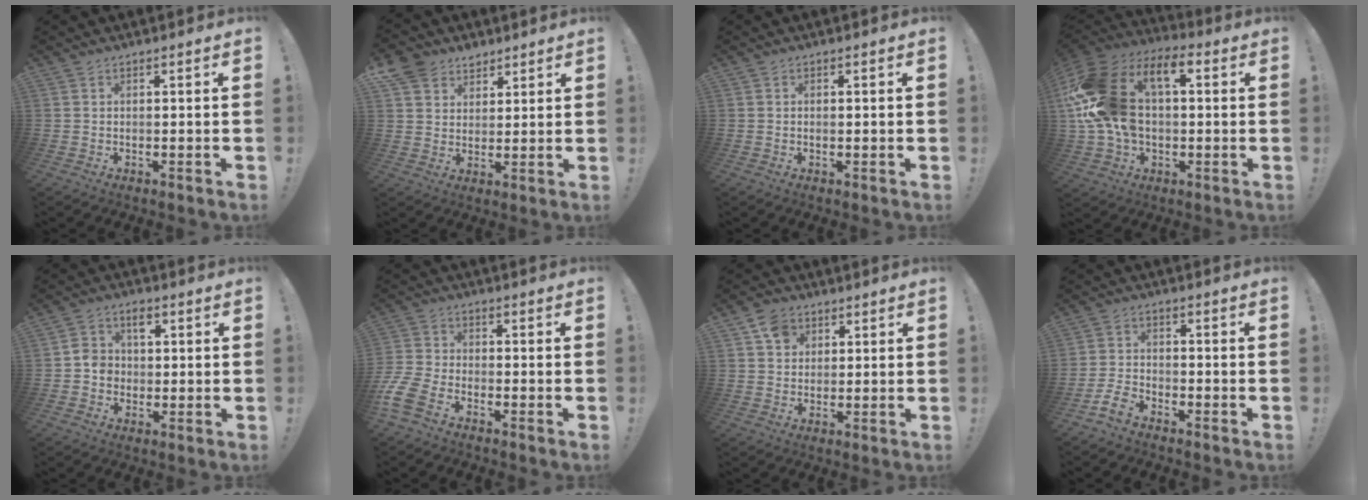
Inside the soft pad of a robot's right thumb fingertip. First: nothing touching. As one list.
[{"total": 7.9, "force": [5.4, 5.5, 1.3], "torque": [-0.024, -0.038, 0.108]}, {"total": 0.5, "force": [-0.3, 0.1, 0.5], "torque": [-0.011, 0.001, -0.005]}, {"total": 22.4, "force": [5.1, 14.6, 16.2], "torque": [-0.314, -0.006, 0.092]}, {"total": 5.6, "force": [0.3, 5.0, 2.4], "torque": [-0.031, 0.005, 0.003]}, {"total": 8.2, "force": [-5.4, 4.5, 4.3], "torque": [-0.108, 0.017, -0.102]}, {"total": 6.2, "force": [3.0, 5.1, 1.9], "torque": [-0.022, -0.012, 0.057]}, {"total": 6.1, "force": [-4.8, 2.6, 2.7], "torque": [-0.063, 0.013, -0.090]}]